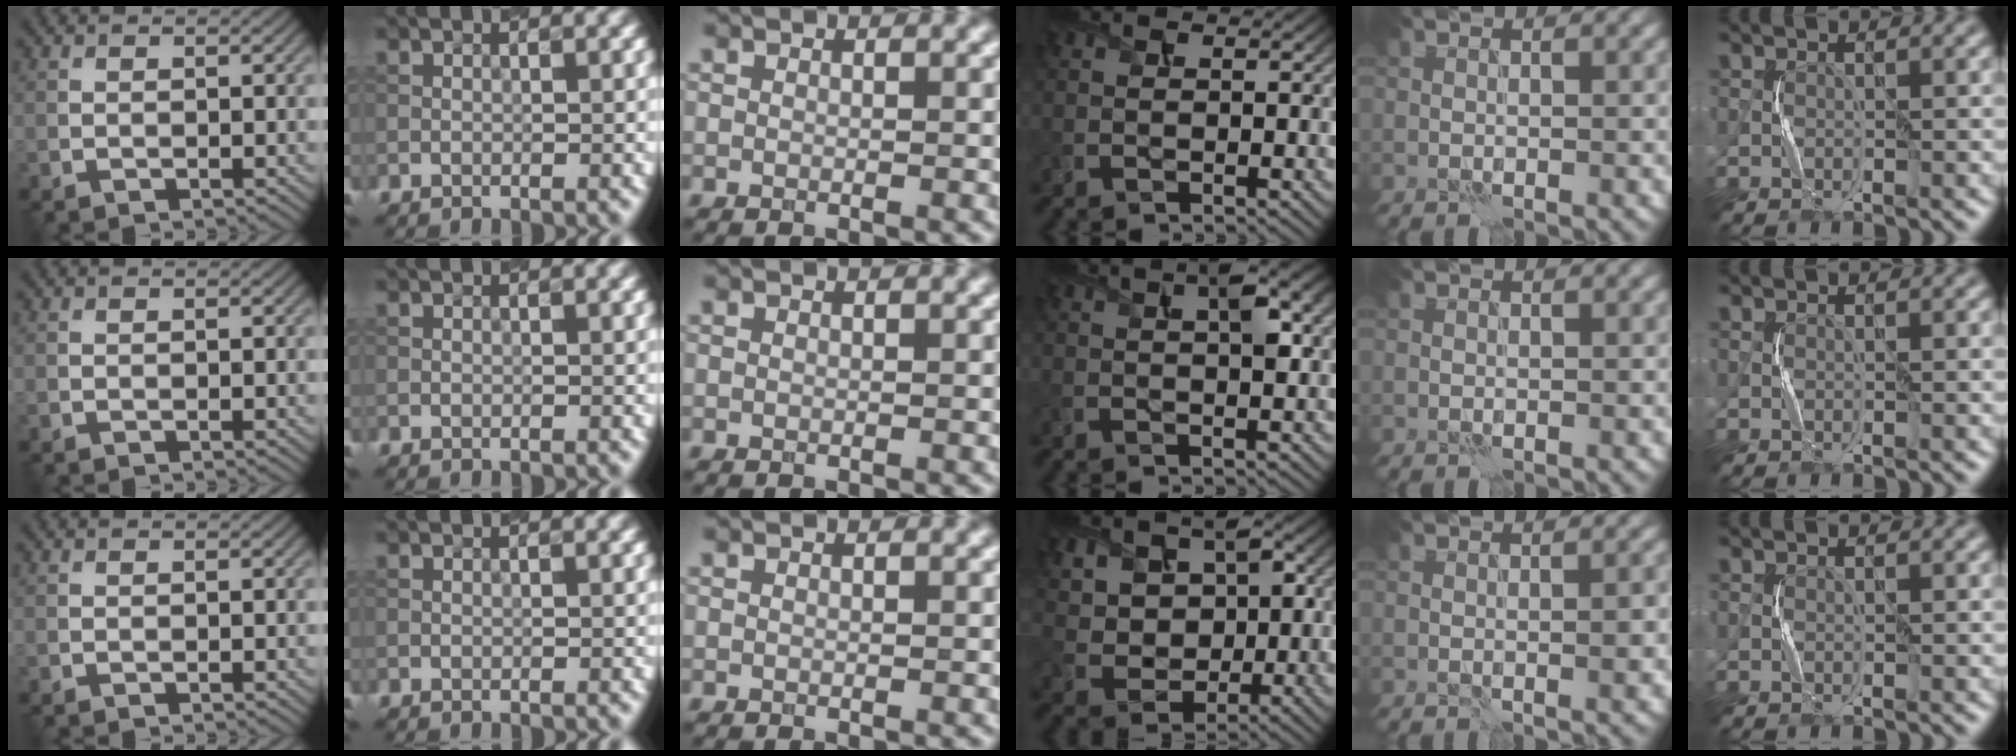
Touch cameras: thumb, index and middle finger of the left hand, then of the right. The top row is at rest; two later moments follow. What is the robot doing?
{"motion": "squeeze", "object": "air blower"}